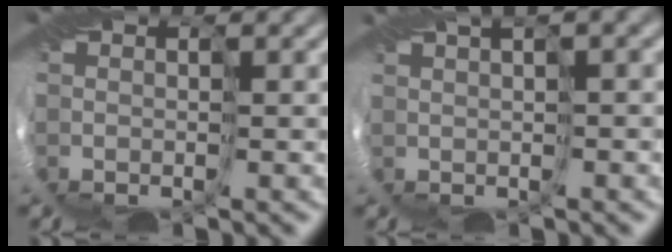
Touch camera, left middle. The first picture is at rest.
{"total": 4.4, "force": [2.2, 1.2, 3.6], "torque": [-0.055, 0.021, 0.034]}